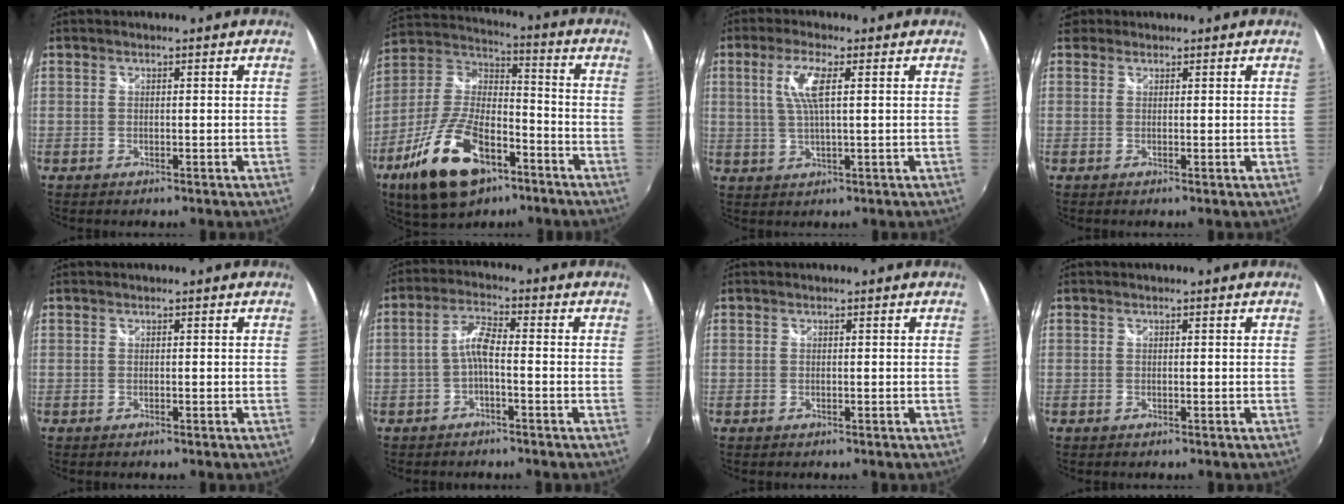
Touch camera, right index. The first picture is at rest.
{"total": 20.5, "force": [-10.8, 9.7, 14.5], "torque": [-0.301, -0.016, -0.188]}
{"total": 5.8, "force": [1.6, 0.7, 5.6], "torque": [-0.111, 0.000, 0.032]}
{"total": 1.5, "force": [0.6, 1.3, 0.2], "torque": [-0.001, 0.003, 0.003]}
{"total": 0.0}
{"total": 4.2, "force": [-1.6, 0.9, 3.8], "torque": [-0.083, 0.011, -0.032]}
{"total": 0.0}
{"total": 0.0}